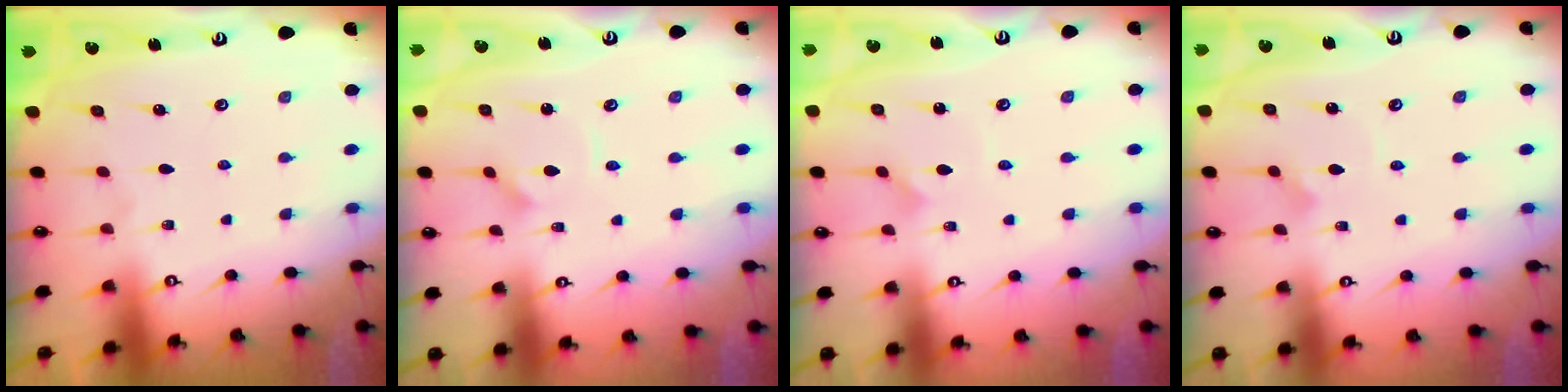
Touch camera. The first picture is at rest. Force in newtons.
{"total": 3.0, "press": 3.0, "slide": 0.2}
{"total": 1.5, "press": 1.5, "slide": 0.1}
{"total": 3.6, "press": 3.6, "slide": 0.2}